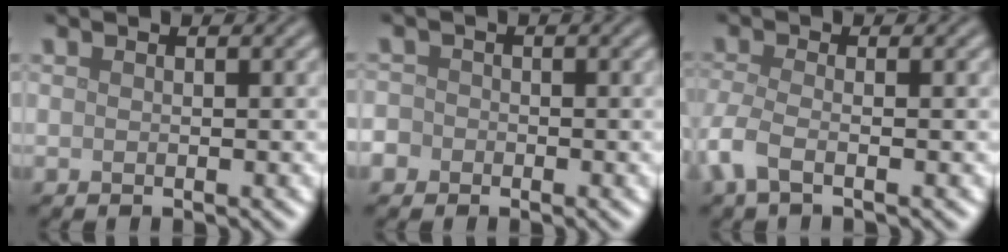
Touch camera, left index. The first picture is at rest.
{"total": 2.4, "force": [-1.2, 2.0, 0.5], "torque": [0.003, 0.006, -0.030]}
{"total": 2.7, "force": [-1.3, 0.8, 2.2], "torque": [-0.057, -0.010, -0.037]}